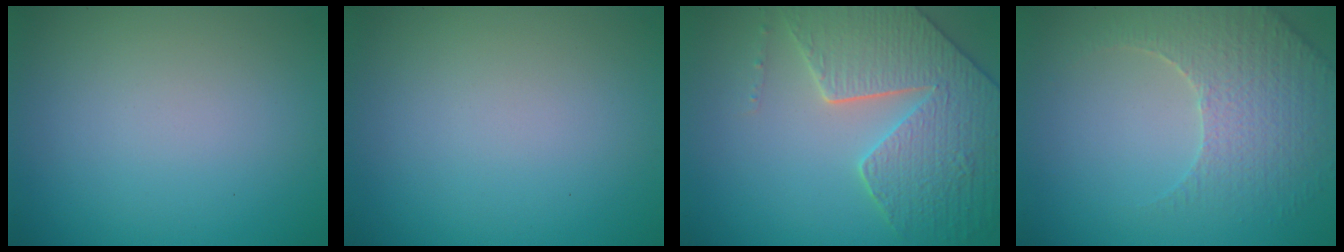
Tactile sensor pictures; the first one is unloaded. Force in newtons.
{"total": 0.0}
{"total": 7.0, "press": 5.9, "slide": 3.9}
{"total": 3.8, "press": 3.7, "slide": 0.9}